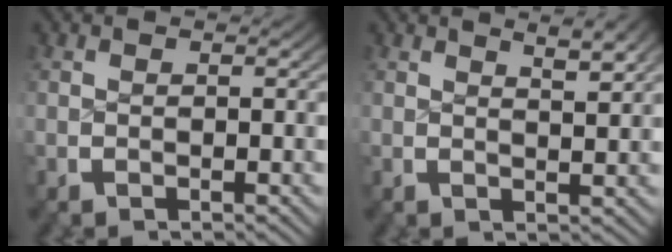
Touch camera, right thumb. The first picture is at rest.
{"total": 3.0, "force": [2.0, 0.5, 2.1], "torque": [-0.027, -0.001, 0.035]}